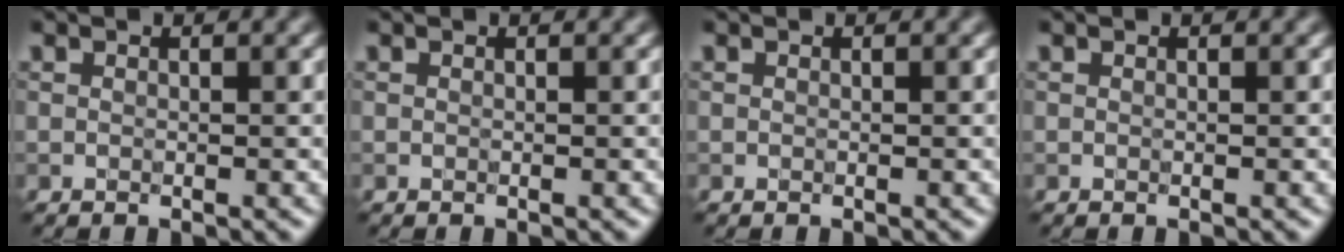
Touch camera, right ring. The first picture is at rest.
{"total": 0.0}
{"total": 0.0}
{"total": 0.0}